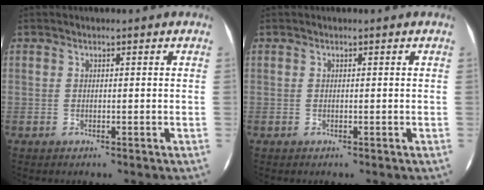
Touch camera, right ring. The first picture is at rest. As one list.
[{"total": 0.0}]